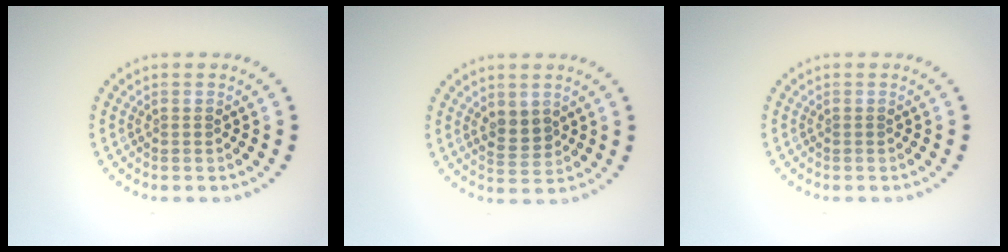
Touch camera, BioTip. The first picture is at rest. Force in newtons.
{"total": 2.1, "press": 2.0, "slide": 0.6}
{"total": 0.0}